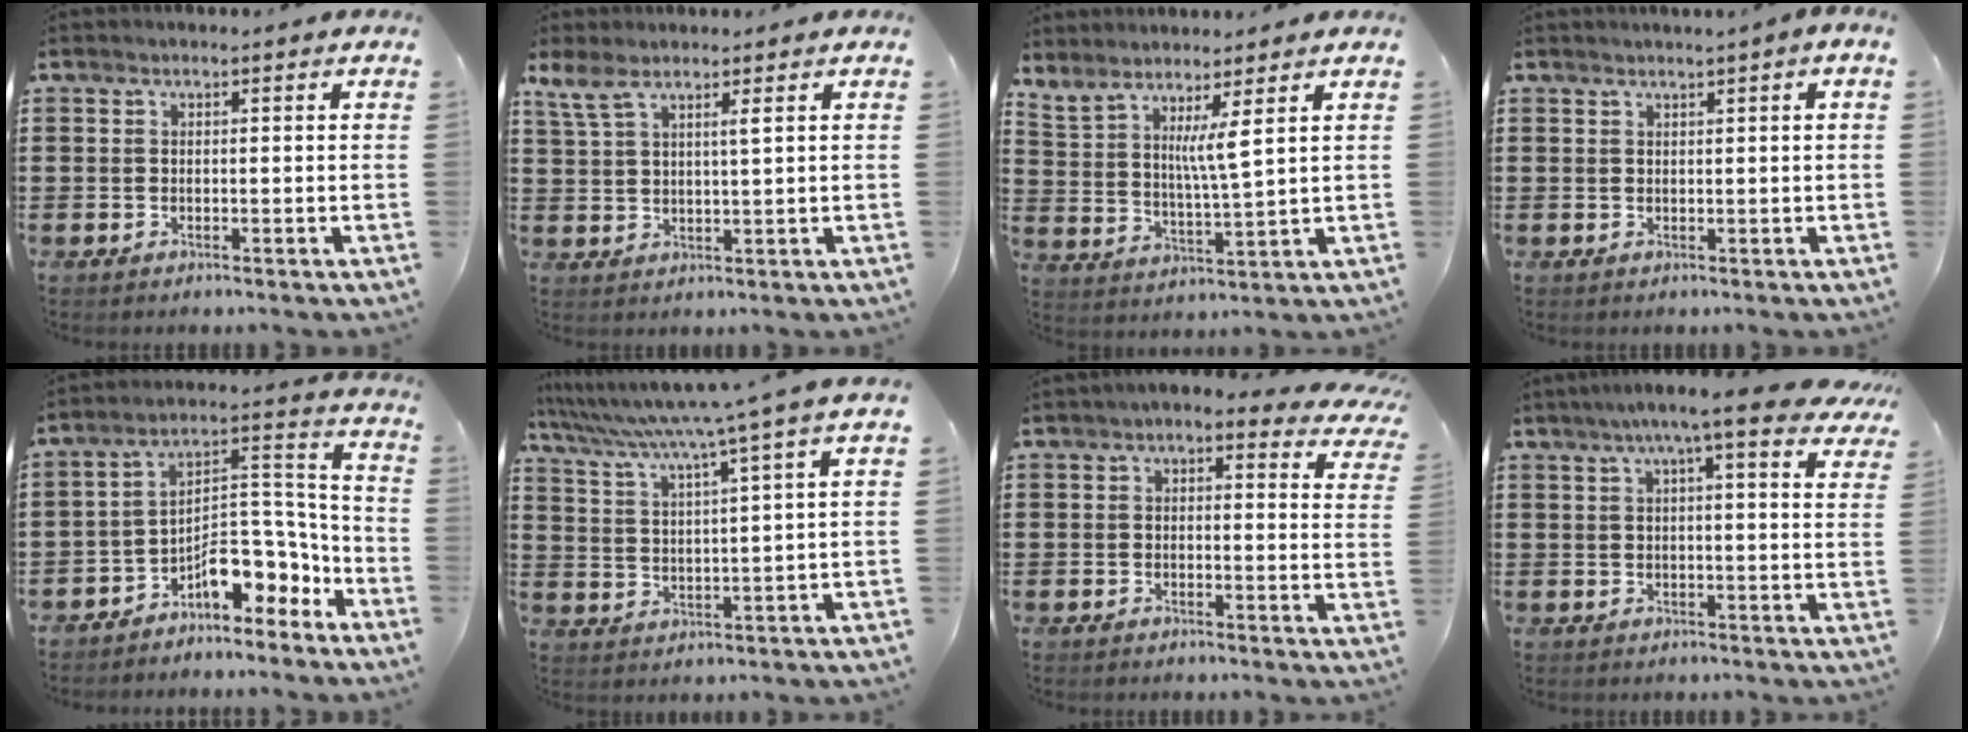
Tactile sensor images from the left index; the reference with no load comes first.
{"total": 3.8, "force": [2.5, 0.8, 2.8], "torque": [-0.065, 0.001, 0.044]}
{"total": 5.6, "force": [3.9, -0.3, 4.0], "torque": [-0.091, -0.025, 0.066]}
{"total": 1.1, "force": [0.9, -0.2, 0.5], "torque": [-0.009, -0.001, 0.018]}
{"total": 8.3, "force": [-6.1, 3.6, 4.3], "torque": [-0.068, 0.011, -0.117]}
{"total": 5.7, "force": [4.4, -1.6, 3.2], "torque": [-0.082, -0.040, 0.065]}
{"total": 3.6, "force": [2.9, 0.9, 2.0], "torque": [-0.039, -0.007, 0.049]}
{"total": 8.1, "force": [6.0, 0.6, 5.3], "torque": [-0.096, -0.014, 0.100]}